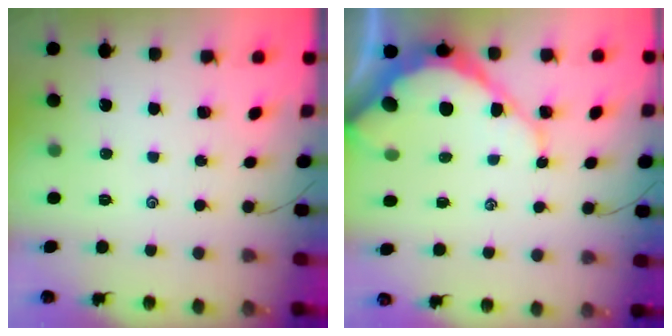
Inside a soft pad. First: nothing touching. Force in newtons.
{"total": 11.0, "press": 11.0, "slide": 1.0}